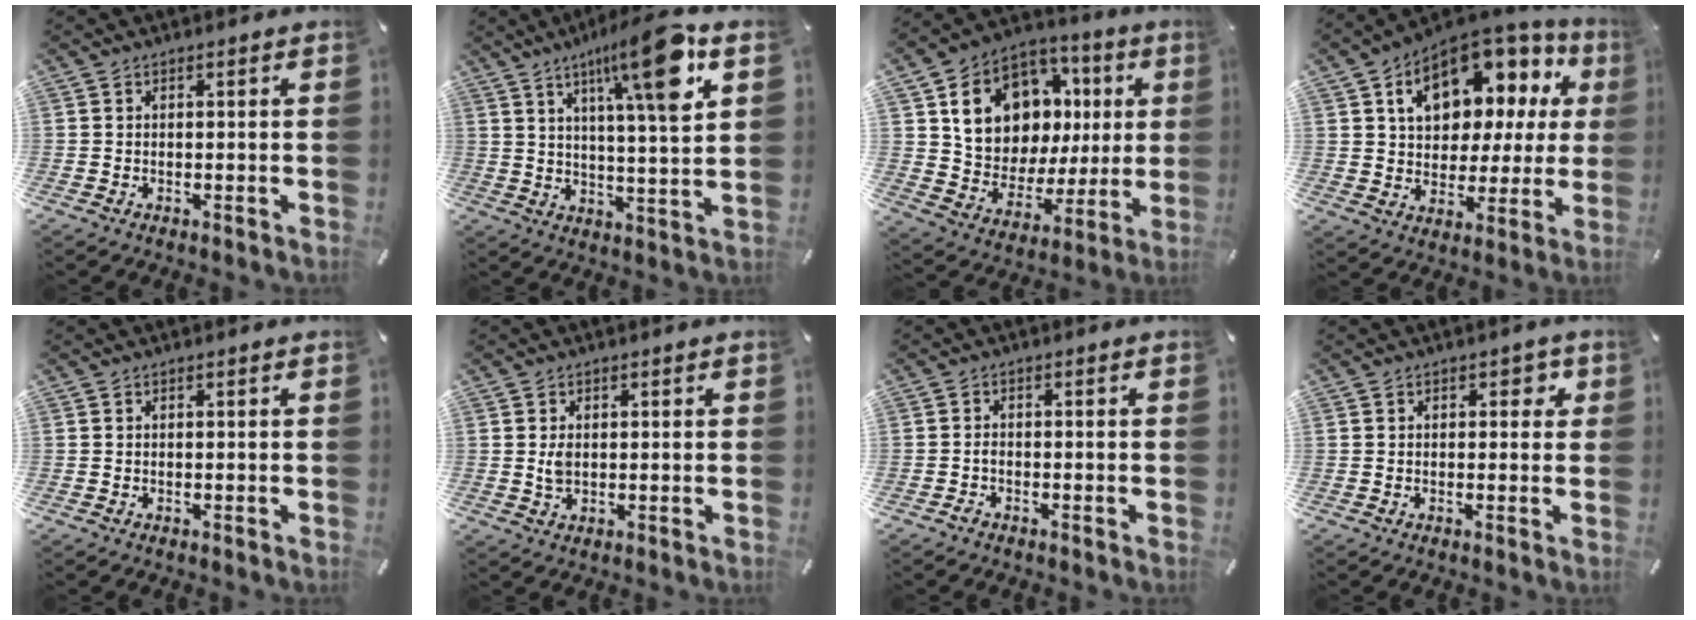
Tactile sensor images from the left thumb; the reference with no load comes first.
{"total": 15.9, "force": [8.3, 2.5, 13.3], "torque": [-0.211, -0.032, 0.123]}
{"total": 16.5, "force": [5.5, 13.3, 8.0], "torque": [-0.128, -0.023, 0.110]}
{"total": 14.4, "force": [6.6, 9.8, 8.3], "torque": [-0.139, -0.035, 0.119]}
{"total": 0.0}
{"total": 2.4, "force": [0.3, 1.7, 1.7], "torque": [-0.028, 0.000, 0.003]}
{"total": 1.1, "force": [-0.9, 0.6, 0.4], "torque": [-0.012, 0.001, -0.016]}
{"total": 2.2, "force": [0.6, 1.5, 1.5], "torque": [-0.007, 0.000, 0.002]}